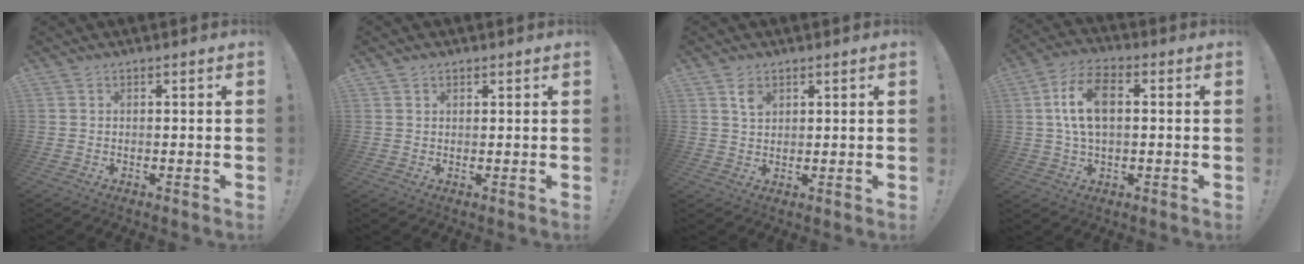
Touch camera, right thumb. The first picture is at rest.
{"total": 1.0, "force": [0.8, 0.7, 0.1], "torque": [0.002, -0.001, 0.014]}
{"total": 2.0, "force": [1.3, 1.1, 1.0], "torque": [-0.001, -0.010, 0.020]}
{"total": 11.6, "force": [1.7, 6.8, 9.2], "torque": [-0.169, 0.006, 0.031]}